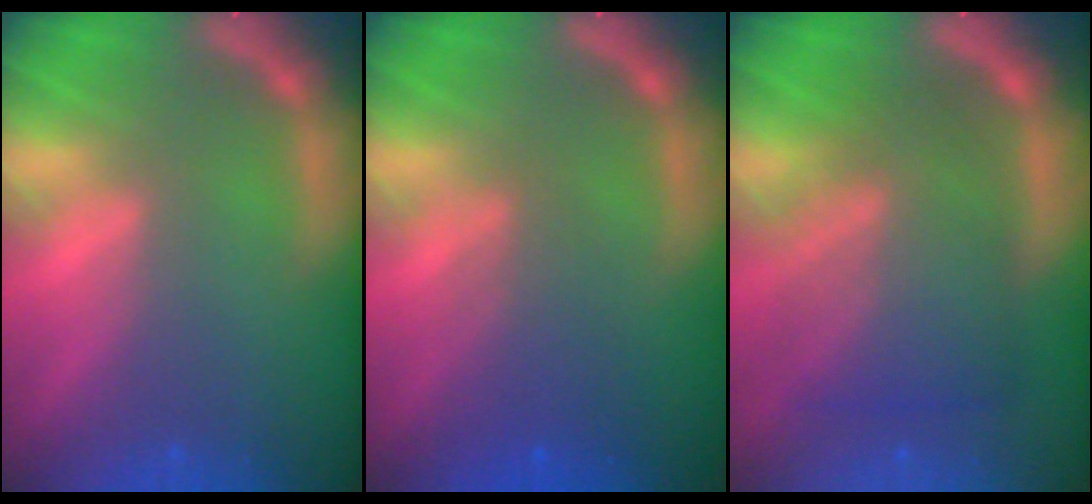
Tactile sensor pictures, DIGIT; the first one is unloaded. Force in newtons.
{"total": 3.6}
{"total": 8.1}